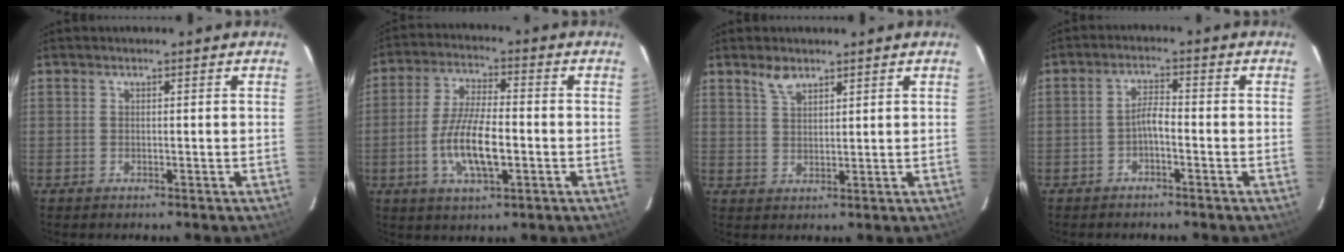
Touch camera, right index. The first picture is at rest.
{"total": 10.7, "force": [-2.7, 3.3, 9.8], "torque": [-0.195, -0.003, -0.051]}
{"total": 3.4, "force": [2.6, 1.4, 1.6], "torque": [-0.031, 0.004, 0.051]}
{"total": 2.6, "force": [-1.6, 0.6, 2.0], "torque": [-0.042, 0.010, -0.030]}